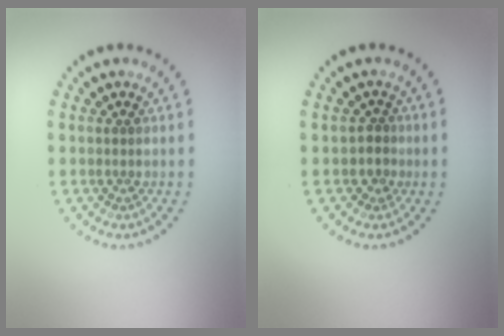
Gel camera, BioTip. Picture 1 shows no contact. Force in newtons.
{"total": 1.4, "press": 1.1, "slide": 0.9}